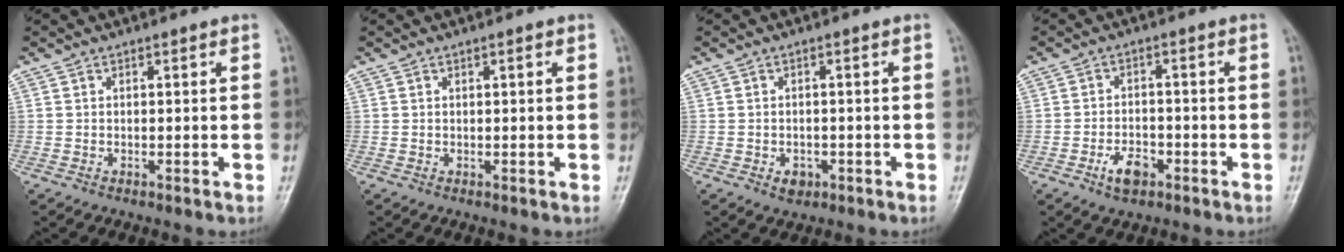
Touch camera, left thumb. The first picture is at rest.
{"total": 0.7, "force": [0.3, 0.3, 0.6], "torque": [-0.006, 0.001, 0.004]}
{"total": 2.4, "force": [-1.1, 1.9, 1.0], "torque": [-0.003, 0.003, -0.012]}
{"total": 4.8, "force": [-2.6, 2.8, 2.9], "torque": [-0.040, 0.014, -0.047]}